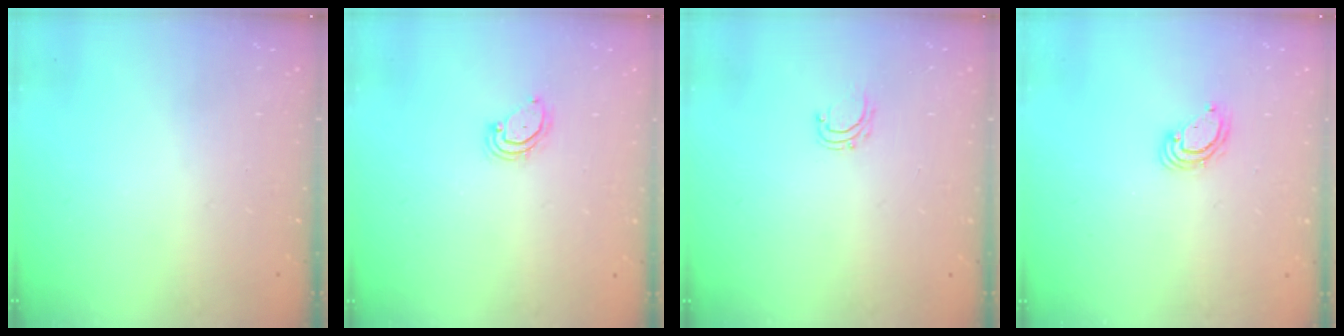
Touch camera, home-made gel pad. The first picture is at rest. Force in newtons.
{"total": 3.4, "press": 3.3, "slide": 0.7}
{"total": 4.2, "press": 4.2, "slide": 0.3}
{"total": 3.9, "press": 3.9, "slide": 0.1}